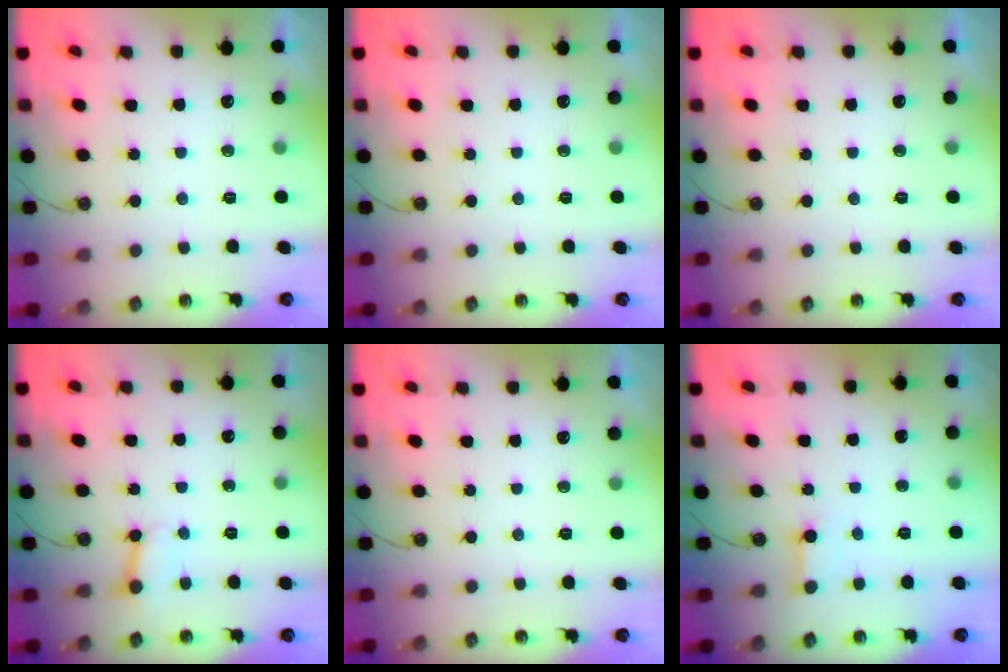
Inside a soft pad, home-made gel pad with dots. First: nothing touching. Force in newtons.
{"total": 0.0}
{"total": 0.0}
{"total": 2.6, "press": 2.6, "slide": 0.1}
{"total": 0.0}
{"total": 2.2, "press": 2.2, "slide": 0.1}